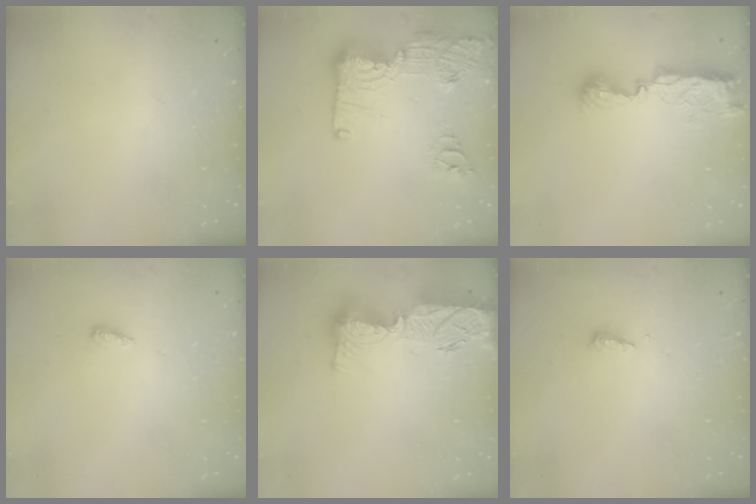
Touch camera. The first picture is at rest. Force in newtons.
{"total": 18.4, "press": 18.3, "slide": 1.7}
{"total": 8.0, "press": 8.0, "slide": 0.1}
{"total": 6.0, "press": 6.0, "slide": 0.6}
{"total": 18.5, "press": 18.4, "slide": 1.7}
{"total": 5.1, "press": 5.1, "slide": 0.5}